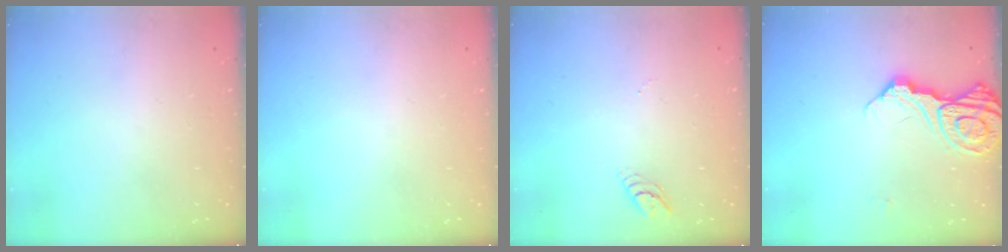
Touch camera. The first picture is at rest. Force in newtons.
{"total": 0.0}
{"total": 3.6, "press": 3.6, "slide": 0.3}
{"total": 15.7, "press": 15.6, "slide": 1.8}